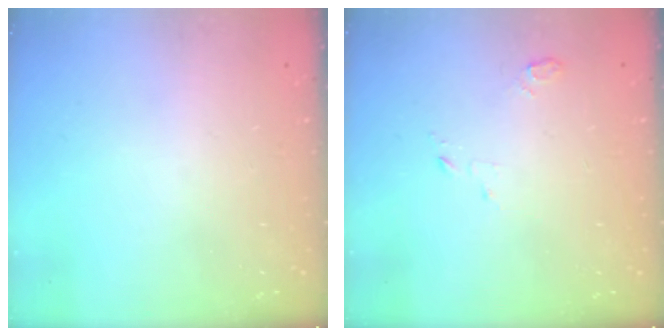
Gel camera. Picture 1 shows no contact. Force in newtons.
{"total": 2.8, "press": 2.8, "slide": 0.3}